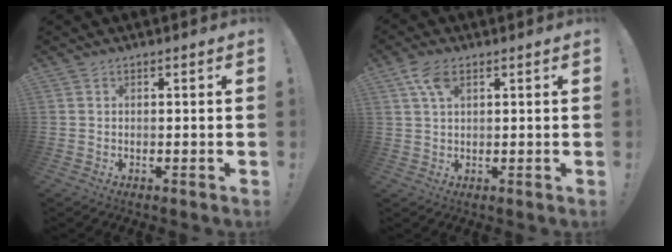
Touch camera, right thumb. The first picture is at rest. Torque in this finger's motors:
{"motor_torque": [-0.52, 0.61, 0.62, 0.19, -0.06]}